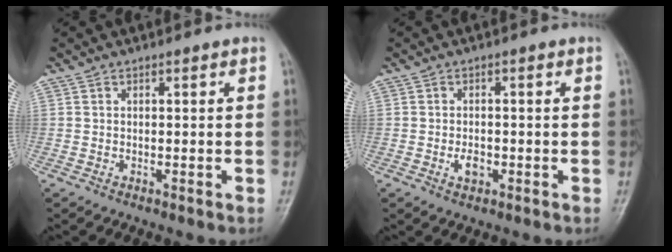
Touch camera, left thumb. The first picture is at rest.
{"total": 2.5, "force": [-0.8, 1.6, 1.8], "torque": [-0.026, 0.002, -0.014]}